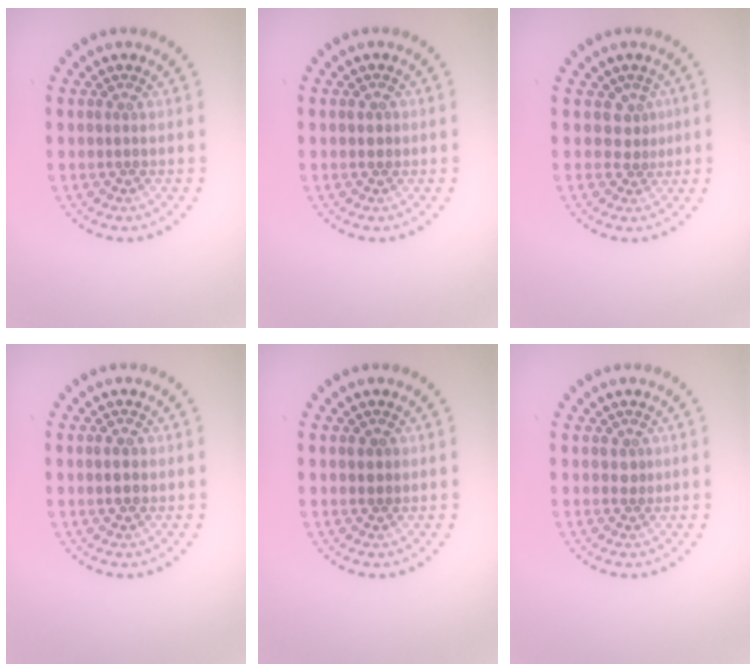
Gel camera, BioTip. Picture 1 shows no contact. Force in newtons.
{"total": 0.8, "press": 0.8, "slide": 0.2}
{"total": 1.5, "press": 1.1, "slide": 1.1}
{"total": 2.0, "press": 2.0, "slide": 0.0}
{"total": 0.9, "press": 0.9, "slide": 0.1}
{"total": 0.9, "press": 0.6, "slide": 0.7}